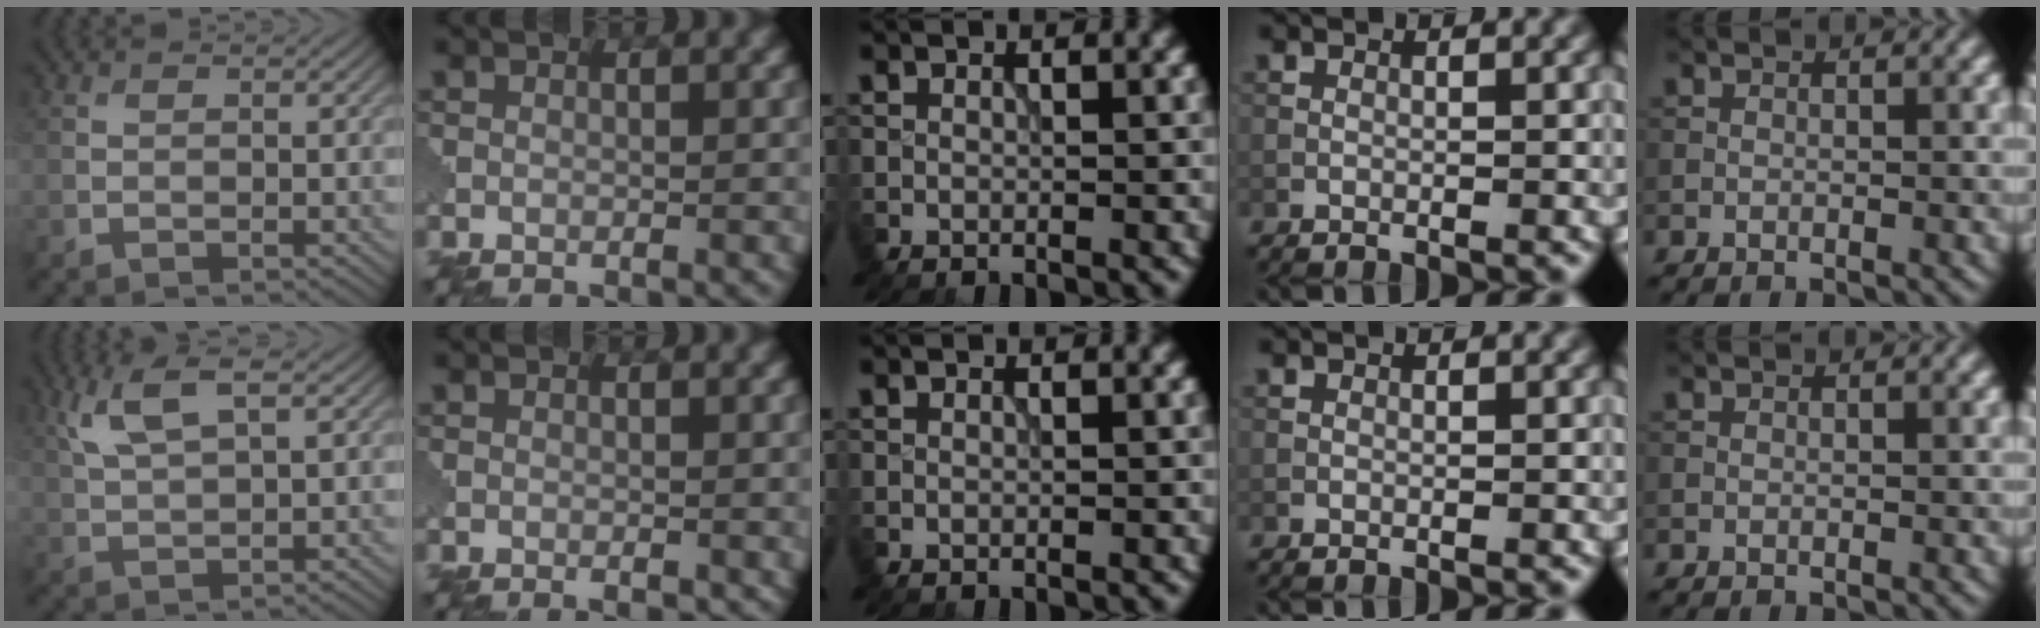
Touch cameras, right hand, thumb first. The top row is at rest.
{"thumb": {"total": 5.5, "force": [2.8, 1.5, 4.6], "torque": [-0.111, 0.010, 0.060]}, "index": {"total": 0.7, "force": [0.0, 0.4, 0.6], "torque": [-0.007, -0.002, 0.000]}}